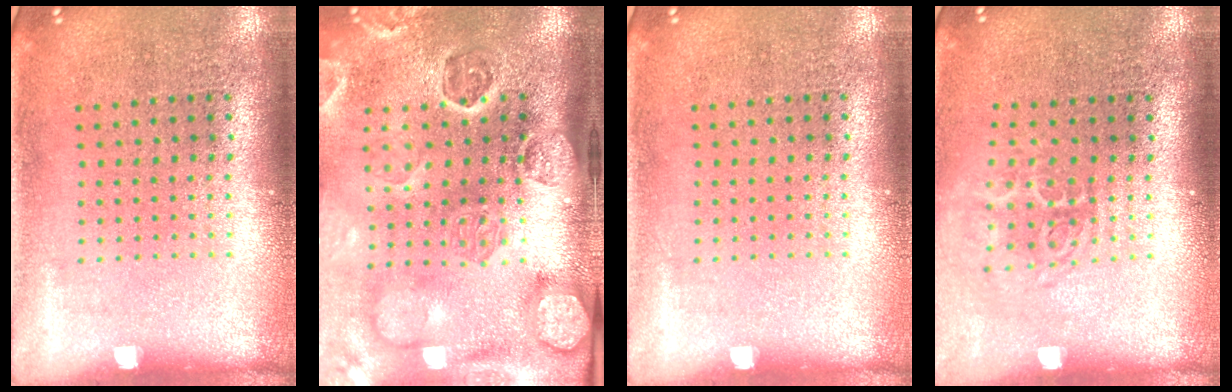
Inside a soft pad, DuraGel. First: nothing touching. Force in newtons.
{"total": 4.5, "press": 3.4, "slide": 2.9}
{"total": 0.0}
{"total": 1.8, "press": 1.2, "slide": 1.3}